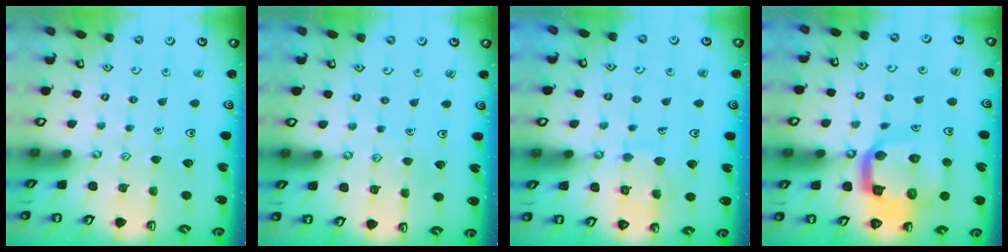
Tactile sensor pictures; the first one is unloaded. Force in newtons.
{"total": 3.3, "press": 3.2, "slide": 0.3}
{"total": 8.3, "press": 8.3, "slide": 0.8}
{"total": 15.3, "press": 15.2, "slide": 1.8}